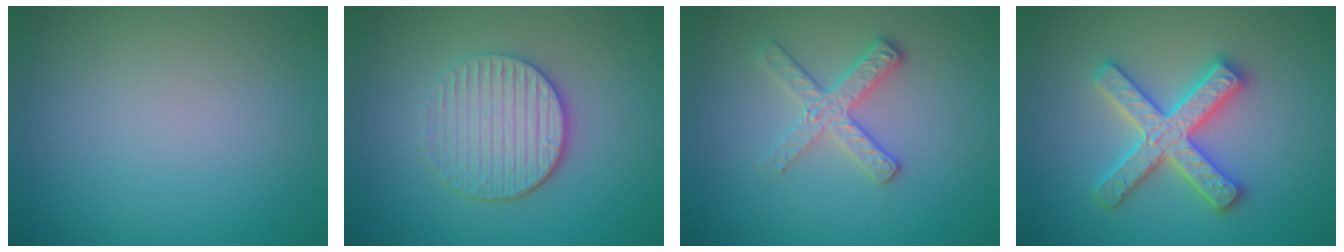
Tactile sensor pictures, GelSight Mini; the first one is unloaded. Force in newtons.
{"total": 3.8, "press": 3.4, "slide": 1.9}
{"total": 2.8, "press": 2.6, "slide": 1.0}
{"total": 4.9, "press": 4.9, "slide": 0.8}